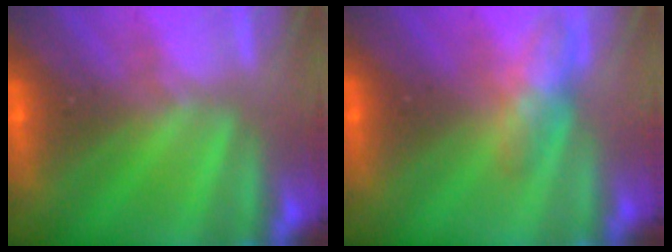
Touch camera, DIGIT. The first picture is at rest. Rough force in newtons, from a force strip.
{"total": 2.7}